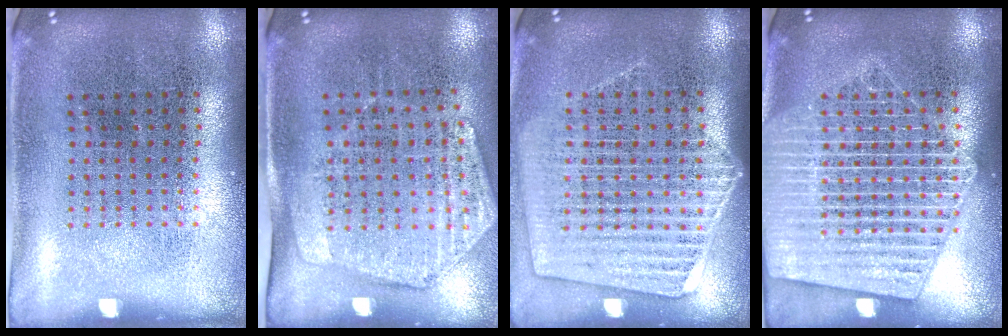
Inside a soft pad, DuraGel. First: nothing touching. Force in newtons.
{"total": 1.9, "press": 1.6, "slide": 1.1}
{"total": 1.7, "press": 1.6, "slide": 0.7}
{"total": 3.6, "press": 3.6, "slide": 0.4}